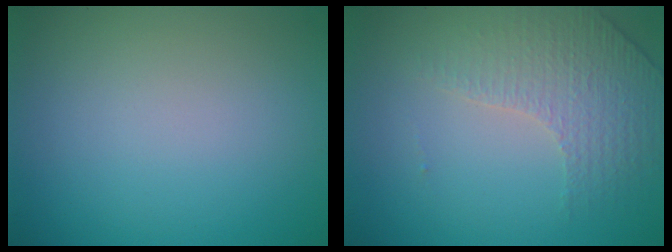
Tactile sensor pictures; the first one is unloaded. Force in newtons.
{"total": 4.3, "press": 2.9, "slide": 3.2}